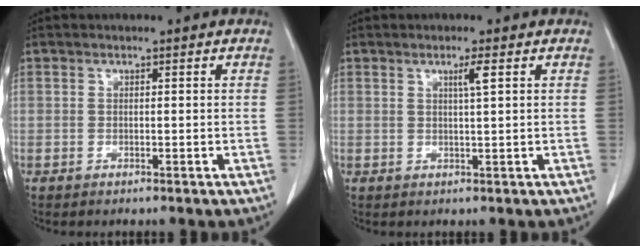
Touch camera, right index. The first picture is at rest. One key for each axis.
{"total": 1.9, "fx": 0.8, "fy": -0.4, "fz": 1.7, "tx": -0.034, "ty": -0.004, "tz": 0.014}